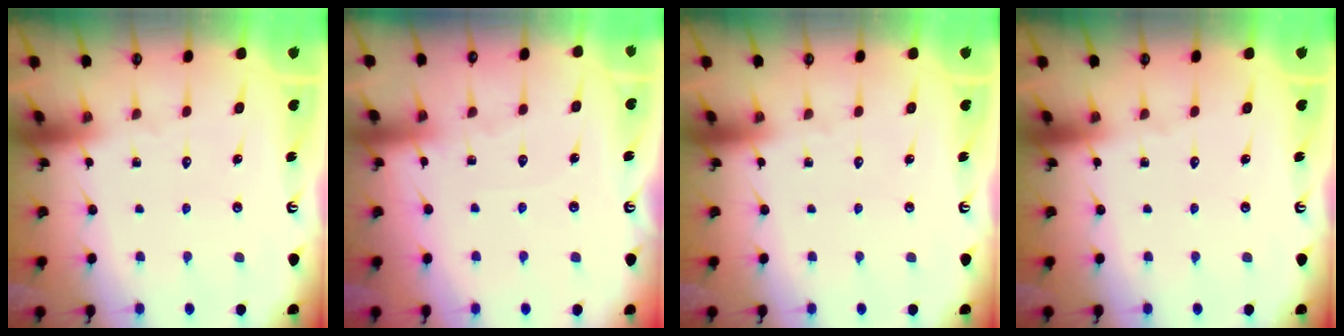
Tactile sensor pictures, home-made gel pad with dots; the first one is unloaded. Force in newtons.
{"total": 3.5, "press": 3.5, "slide": 0.5}
{"total": 0.0}
{"total": 0.0}